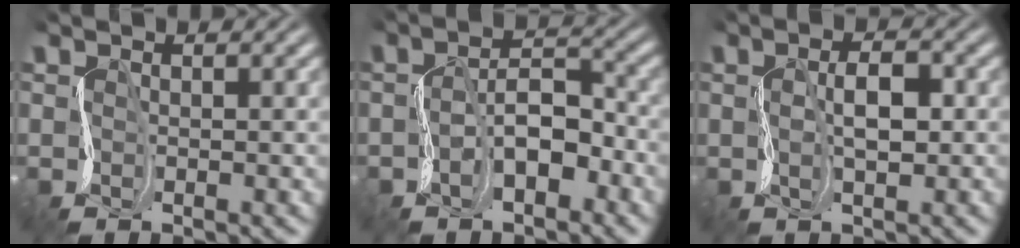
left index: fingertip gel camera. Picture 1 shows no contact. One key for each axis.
{"total": 2.1, "fx": -1.4, "fy": 1.0, "fz": 1.2, "tx": -0.042, "ty": 0.016, "tz": -0.029}
{"total": 1.0, "fx": 0.6, "fy": 0.0, "fz": 0.8, "tx": -0.035, "ty": 0.012, "tz": 0.012}